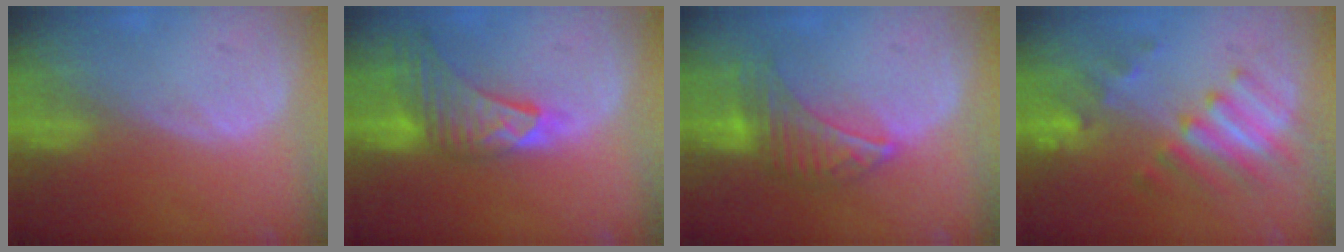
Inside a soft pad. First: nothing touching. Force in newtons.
{"total": 9.1, "press": 8.2, "slide": 3.8}
{"total": 6.9, "press": 6.7, "slide": 1.6}
{"total": 7.5, "press": 7.2, "slide": 2.0}